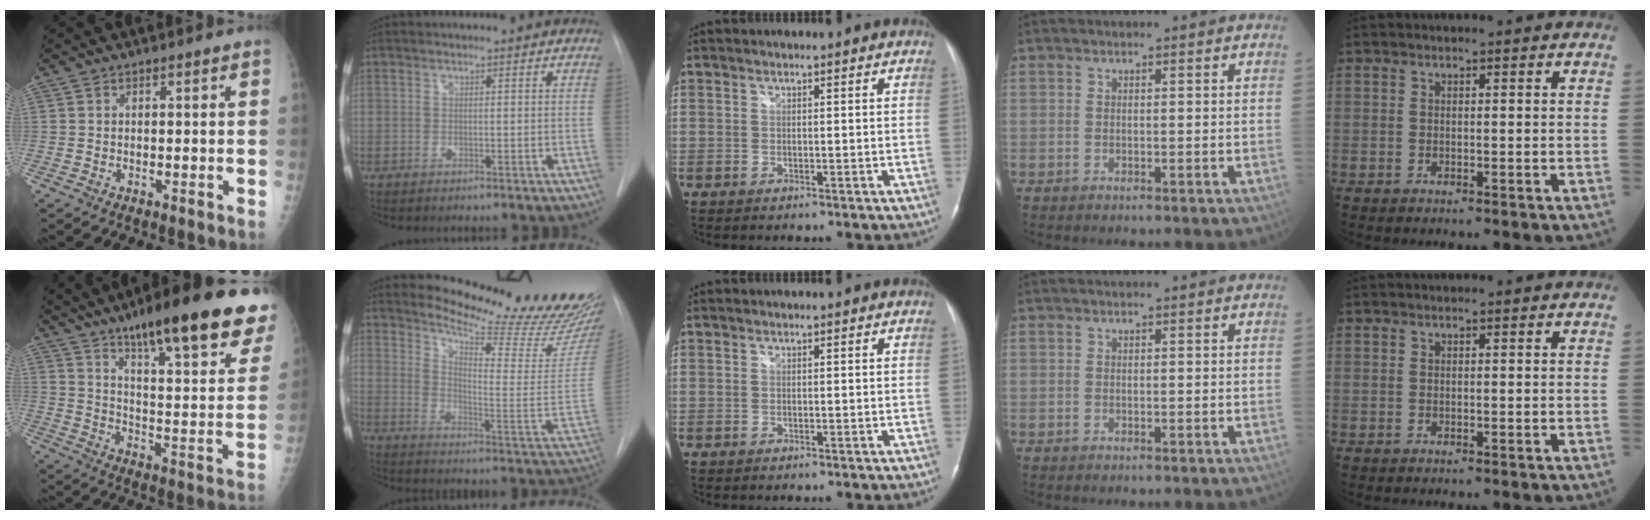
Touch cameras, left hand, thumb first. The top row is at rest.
{"thumb": {"total": 26.7, "force": [18.0, 5.4, 19.0], "torque": [-0.239, -0.060, 0.255]}, "index": {"total": 22.7, "force": [20.9, 0.7, 8.7], "torque": [-0.133, -0.135, 0.271]}}